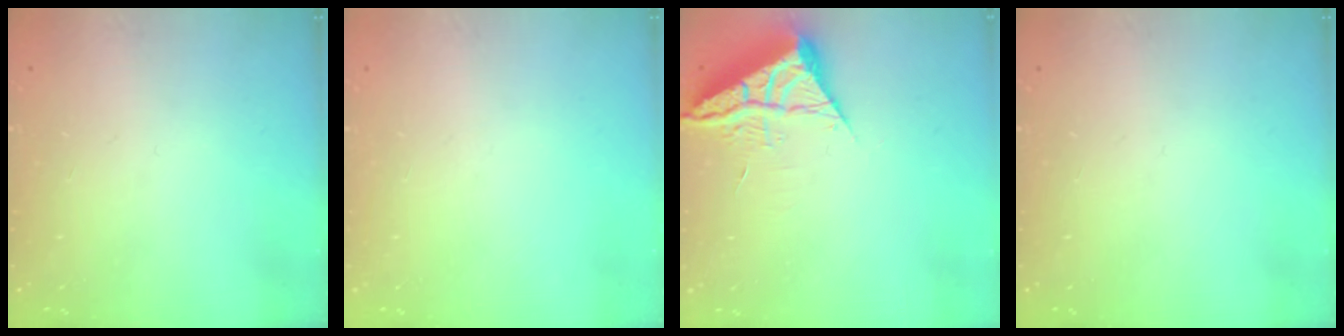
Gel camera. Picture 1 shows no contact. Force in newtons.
{"total": 0.0}
{"total": 7.3, "press": 7.3, "slide": 0.5}
{"total": 0.0}